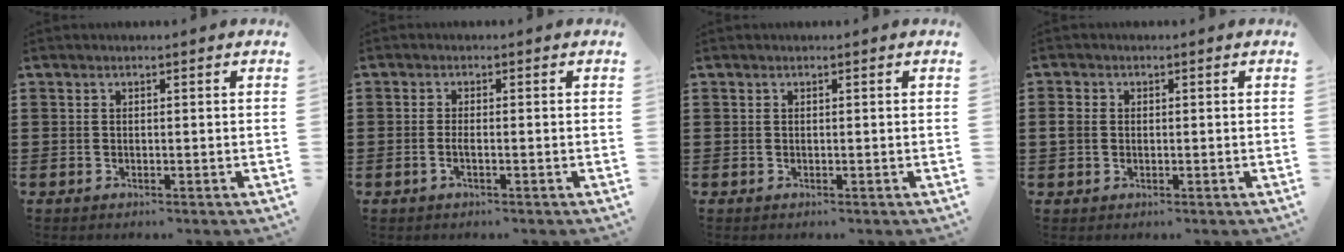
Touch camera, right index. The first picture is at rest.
{"total": 1.4, "force": [-0.6, 0.2, 1.2], "torque": [-0.023, -0.002, -0.011]}
{"total": 0.0}
{"total": 1.7, "force": [-0.1, 1.5, 0.8], "torque": [-0.019, 0.007, -0.003]}